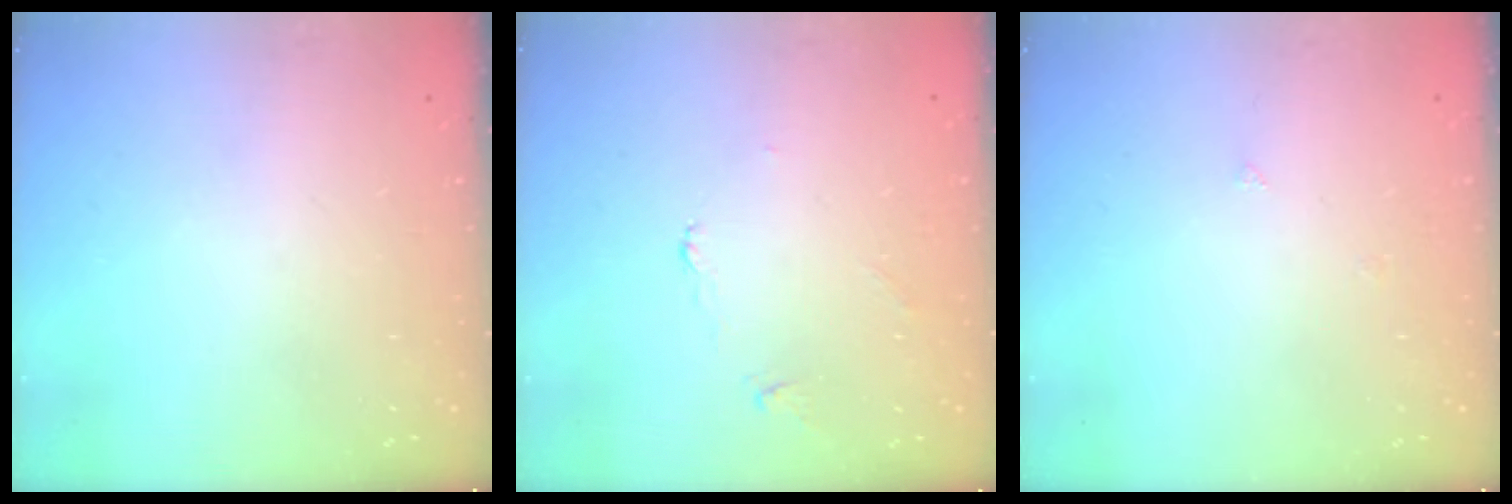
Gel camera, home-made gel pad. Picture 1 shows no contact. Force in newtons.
{"total": 1.9, "press": 1.8, "slide": 0.3}
{"total": 3.8, "press": 3.8, "slide": 0.4}